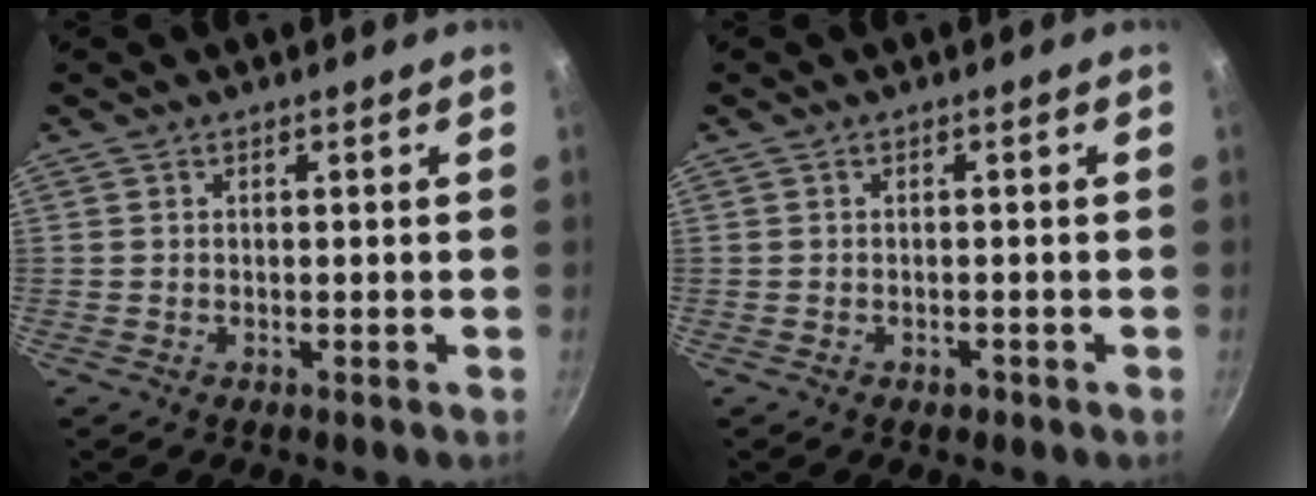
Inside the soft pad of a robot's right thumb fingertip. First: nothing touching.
{"total": 1.0, "force": [-0.6, 0.7, 0.4], "torque": [-0.004, 0.006, -0.005]}